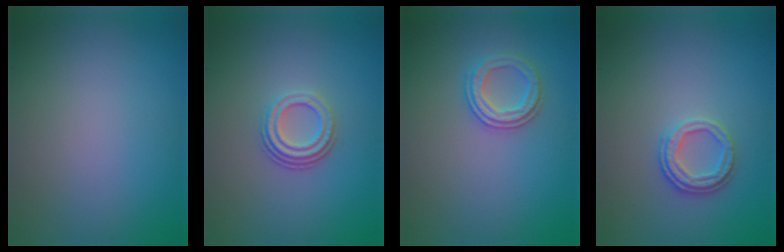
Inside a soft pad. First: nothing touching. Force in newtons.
{"total": 3.1, "press": 2.2, "slide": 2.2}
{"total": 2.5, "press": 2.4, "slide": 0.6}
{"total": 2.6, "press": 2.4, "slide": 0.8}